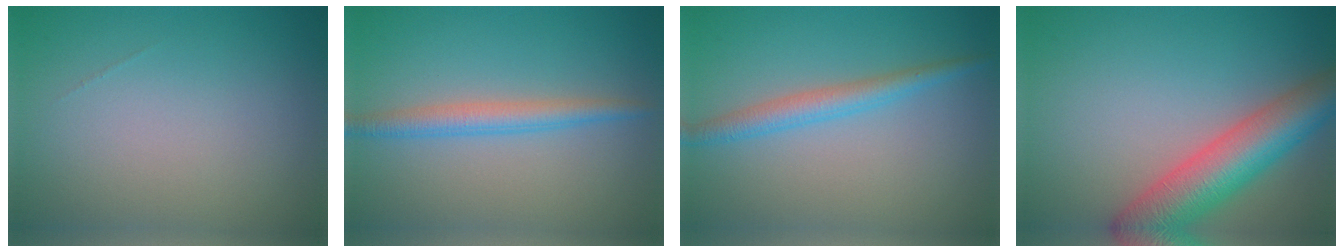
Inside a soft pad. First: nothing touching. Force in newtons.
{"total": 2.7, "press": 2.7, "slide": 0.0}
{"total": 2.6, "press": 2.6, "slide": 0.1}
{"total": 8.0, "press": 8.0, "slide": 0.3}